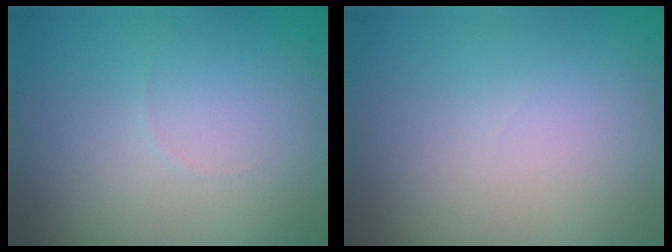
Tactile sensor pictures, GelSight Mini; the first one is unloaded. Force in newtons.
{"total": 0.0}